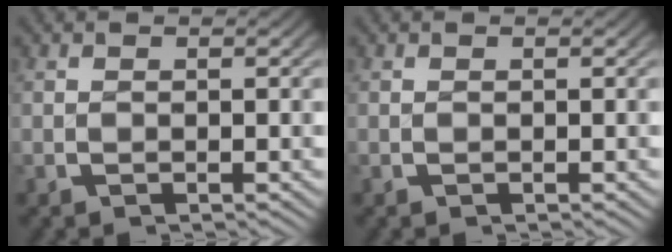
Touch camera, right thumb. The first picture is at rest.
{"total": 0.0}